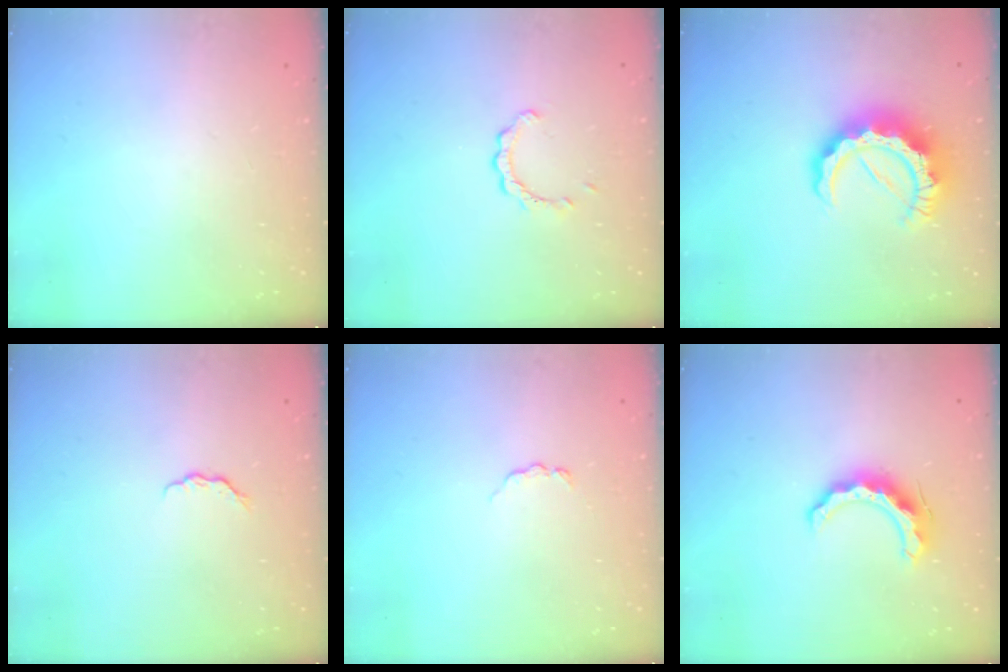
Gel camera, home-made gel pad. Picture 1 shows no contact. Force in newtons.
{"total": 2.2, "press": 2.2, "slide": 0.2}
{"total": 13.4, "press": 13.3, "slide": 1.5}
{"total": 3.2, "press": 3.2, "slide": 0.3}
{"total": 2.9, "press": 2.9, "slide": 0.4}
{"total": 10.7, "press": 10.7, "slide": 0.7}